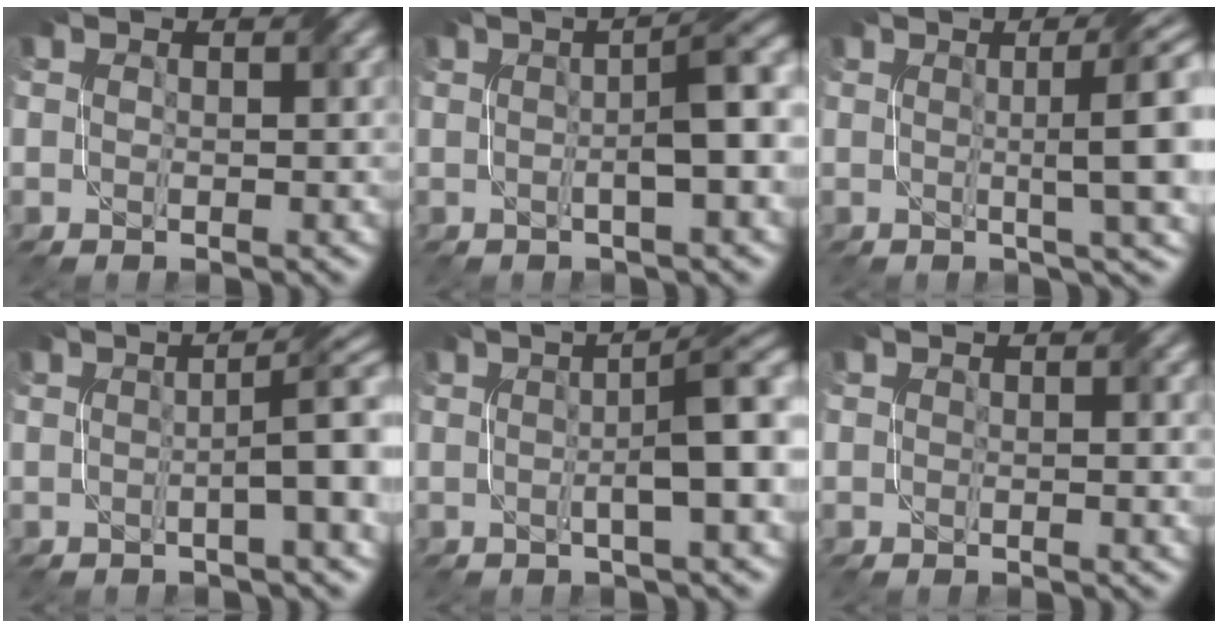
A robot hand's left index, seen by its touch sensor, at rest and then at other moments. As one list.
[{"total": 5.5, "force": [0.3, 1.0, 5.4], "torque": [-0.069, 0.016, 0.000]}, {"total": 8.8, "force": [1.3, 2.0, 8.5], "torque": [-0.083, 0.016, 0.014]}, {"total": 6.3, "force": [0.3, 1.3, 6.2], "torque": [-0.074, 0.014, 0.000]}, {"total": 7.0, "force": [0.5, 1.2, 6.8], "torque": [-0.083, 0.016, 0.005]}, {"total": 0.8, "force": [0.3, 0.1, 0.7], "torque": [-0.008, 0.000, 0.005]}]